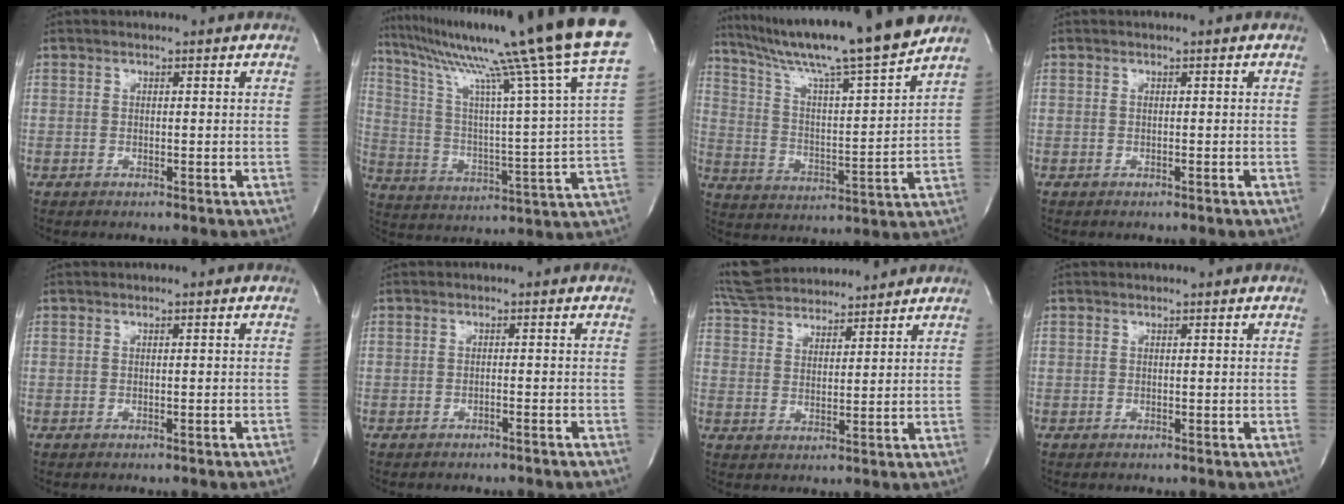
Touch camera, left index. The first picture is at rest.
{"total": 29.6, "force": [23.4, -2.2, 18.1], "torque": [-0.303, -0.054, 0.332]}
{"total": 19.0, "force": [16.5, -1.7, 9.2], "torque": [-0.161, -0.022, 0.260]}
{"total": 0.7, "force": [-0.6, -0.1, 0.5], "torque": [-0.001, 0.005, -0.005]}
{"total": 1.2, "force": [-0.9, -0.4, 0.7], "torque": [-0.013, 0.005, -0.008]}
{"total": 1.8, "force": [-1.6, -0.3, 0.9], "torque": [-0.018, 0.005, -0.016]}
{"total": 14.1, "force": [13.1, 3.3, 4.1], "torque": [-0.075, 0.037, 0.210]}
{"total": 0.0}